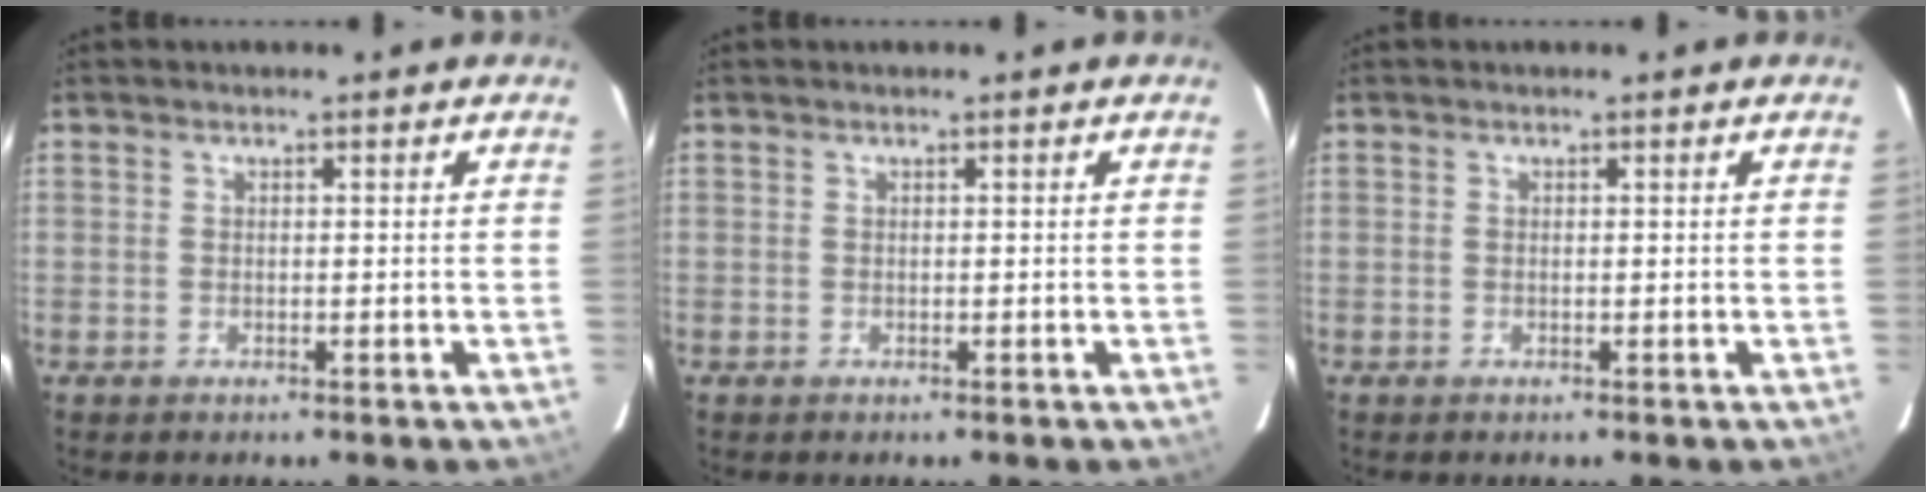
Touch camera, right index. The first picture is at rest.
{"total": 0.0}
{"total": 0.0}